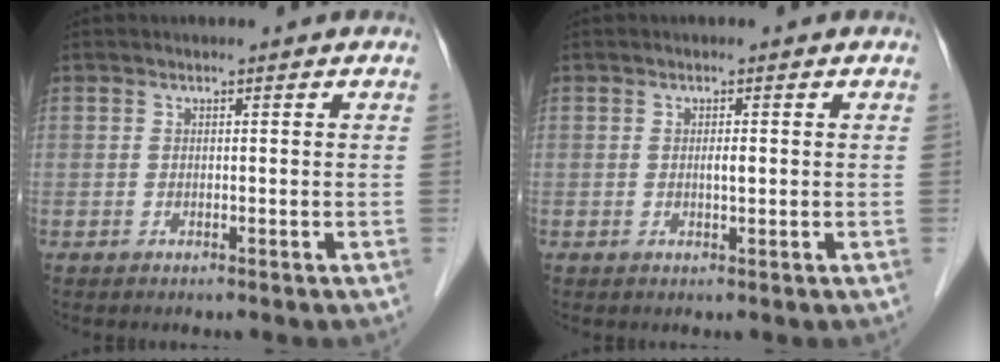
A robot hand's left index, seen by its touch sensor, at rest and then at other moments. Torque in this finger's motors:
{"motor_torque": [0.05, 0.02, 0.01, 0.00]}